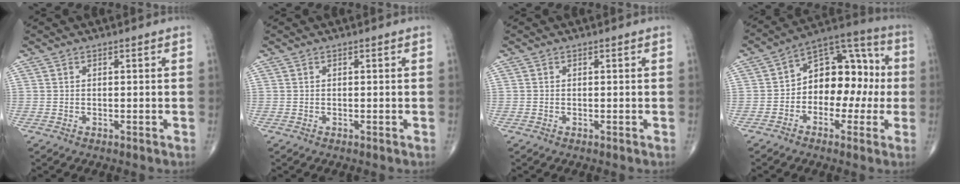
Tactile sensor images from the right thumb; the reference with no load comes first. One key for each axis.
{"total": 0.0}
{"total": 0.0}
{"total": 14.3, "fx": -1.0, "fy": 9.6, "fz": 10.6, "tx": -0.110, "ty": 0.055, "tz": -0.028}